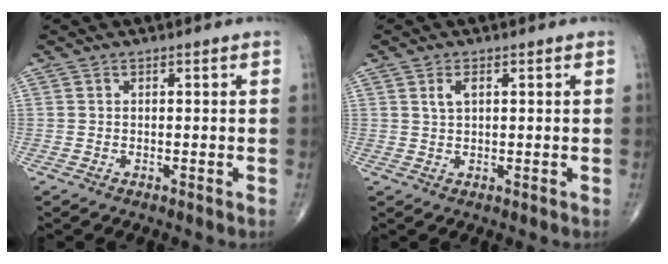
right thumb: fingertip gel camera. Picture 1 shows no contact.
{"total": 2.2, "force": [0.9, 1.0, 1.7], "torque": [-0.035, 0.002, 0.019]}